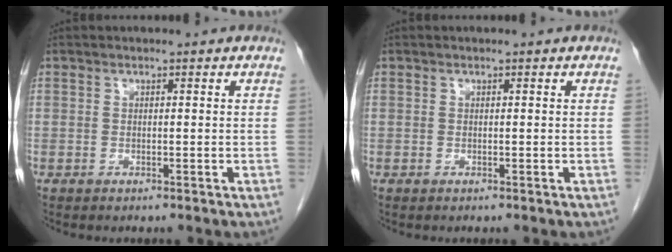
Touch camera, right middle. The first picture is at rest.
{"total": 0.0}